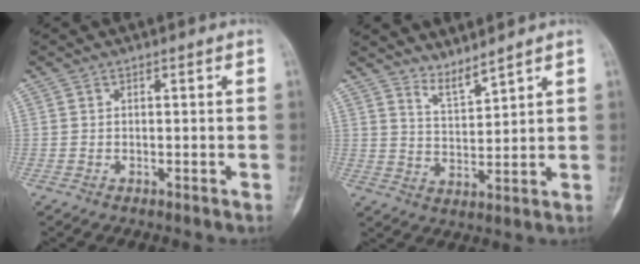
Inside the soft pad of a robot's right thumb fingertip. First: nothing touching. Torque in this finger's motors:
{"motor_torque": [-0.38, 0.31, 0.51, 0.11, -0.11]}